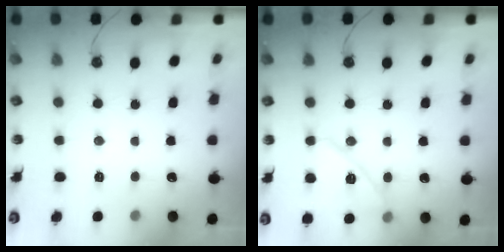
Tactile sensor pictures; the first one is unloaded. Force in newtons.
{"total": 12.0, "press": 12.0, "slide": 0.6}